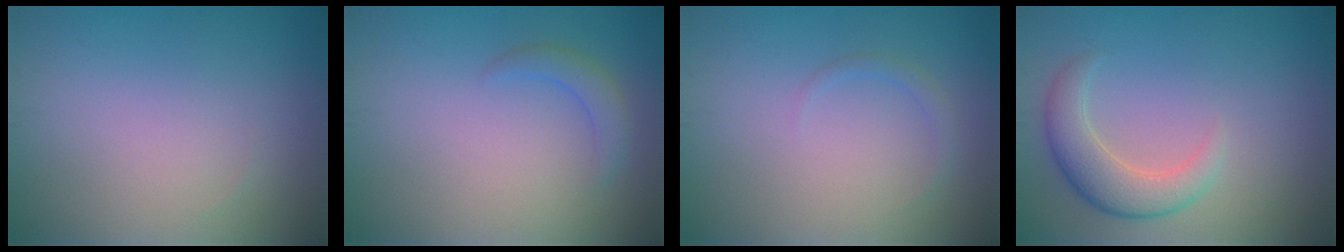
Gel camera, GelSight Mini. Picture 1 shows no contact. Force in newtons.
{"total": 1.7, "press": 1.7, "slide": 0.2}
{"total": 1.0, "press": 1.0, "slide": 0.1}
{"total": 3.6, "press": 3.6, "slide": 0.5}